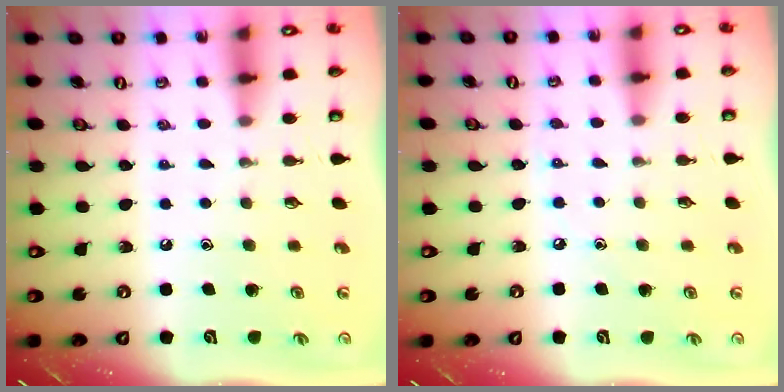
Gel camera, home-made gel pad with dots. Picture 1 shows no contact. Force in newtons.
{"total": 2.3, "press": 2.3, "slide": 0.3}